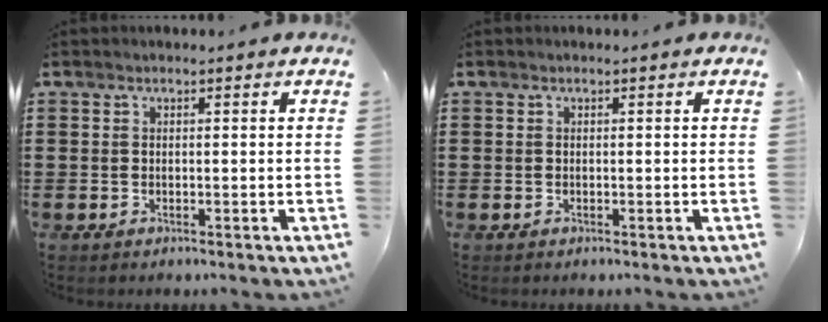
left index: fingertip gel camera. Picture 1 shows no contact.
{"total": 0.0}